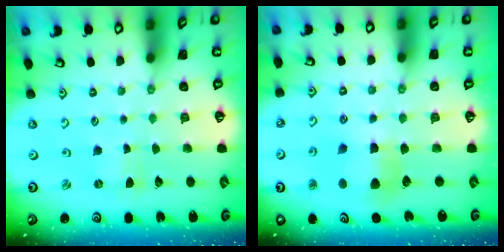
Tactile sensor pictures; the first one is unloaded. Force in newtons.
{"total": 6.6, "press": 6.6, "slide": 0.6}